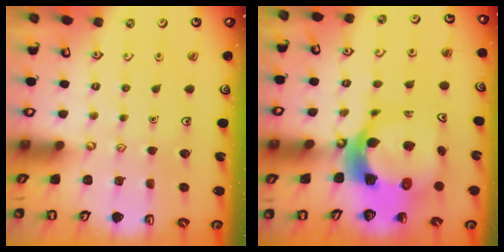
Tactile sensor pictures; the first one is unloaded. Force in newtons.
{"total": 12.0, "press": 11.9, "slide": 1.3}